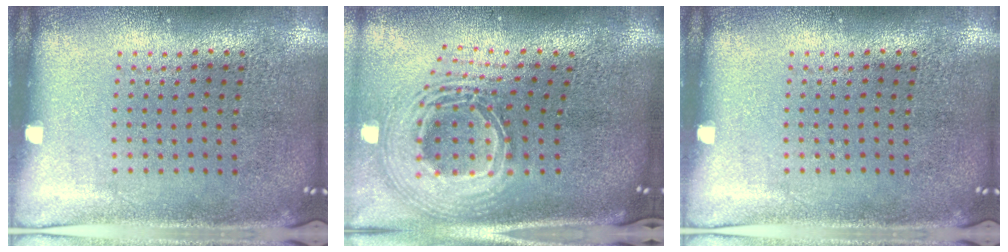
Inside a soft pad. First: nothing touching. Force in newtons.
{"total": 2.9, "press": 2.0, "slide": 2.1}
{"total": 0.0}